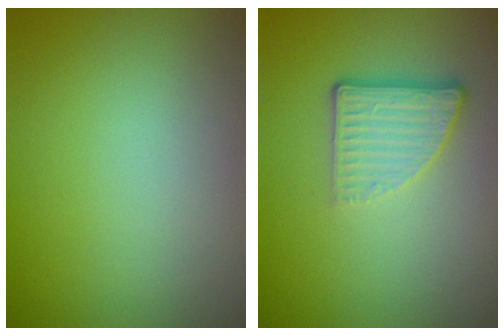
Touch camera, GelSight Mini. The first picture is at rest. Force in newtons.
{"total": 3.8, "press": 2.6, "slide": 2.8}